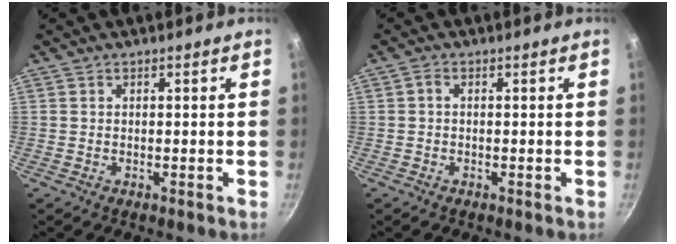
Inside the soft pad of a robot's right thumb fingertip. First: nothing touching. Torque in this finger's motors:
{"motor_torque": [-0.11, -0.38, -0.05, -0.16, 0.04]}